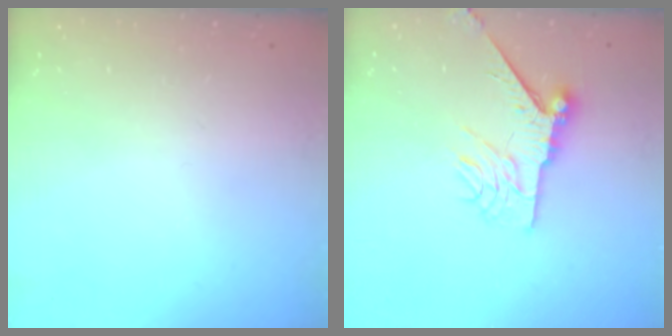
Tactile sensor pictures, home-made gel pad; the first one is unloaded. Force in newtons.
{"total": 9.6, "press": 9.5, "slide": 1.0}